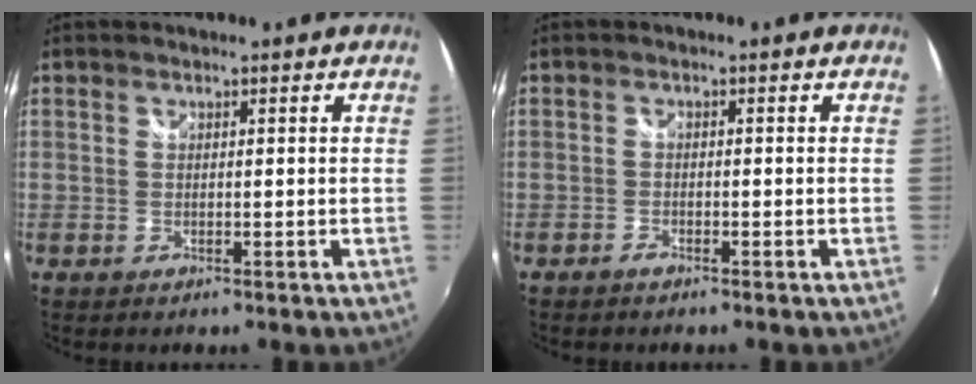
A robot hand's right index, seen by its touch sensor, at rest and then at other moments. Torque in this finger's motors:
{"motor_torque": [0.01, 0.04, -0.03, 0.01]}